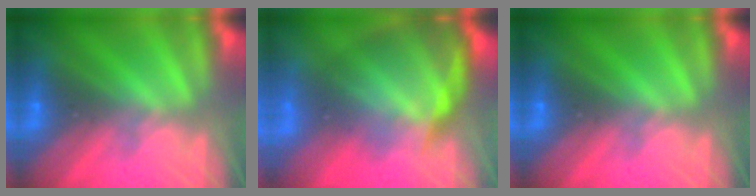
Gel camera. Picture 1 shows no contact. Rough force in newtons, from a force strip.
{"total": 7.7}
{"total": 0.0}